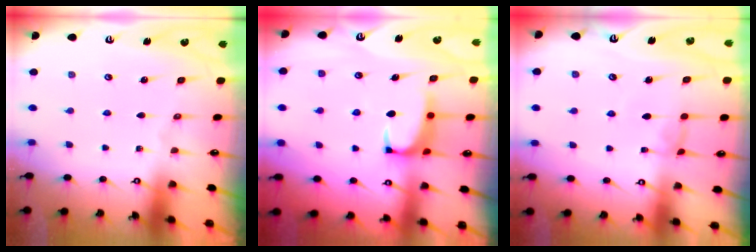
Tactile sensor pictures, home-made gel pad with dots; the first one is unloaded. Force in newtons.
{"total": 3.2, "press": 3.1, "slide": 0.8}
{"total": 1.1, "press": 1.0, "slide": 0.5}